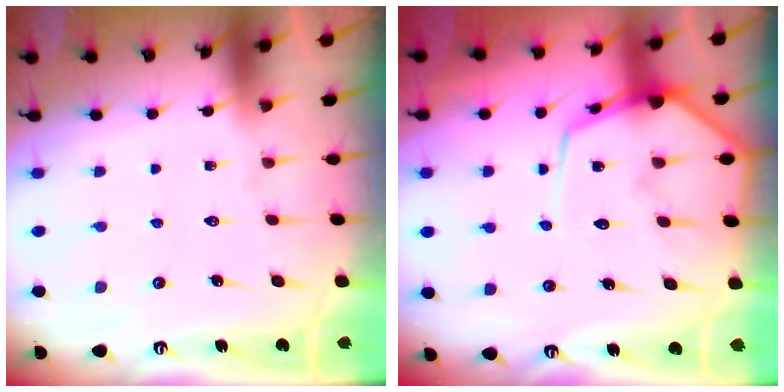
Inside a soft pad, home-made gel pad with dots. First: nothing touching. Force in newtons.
{"total": 11.4, "press": 11.4, "slide": 1.0}